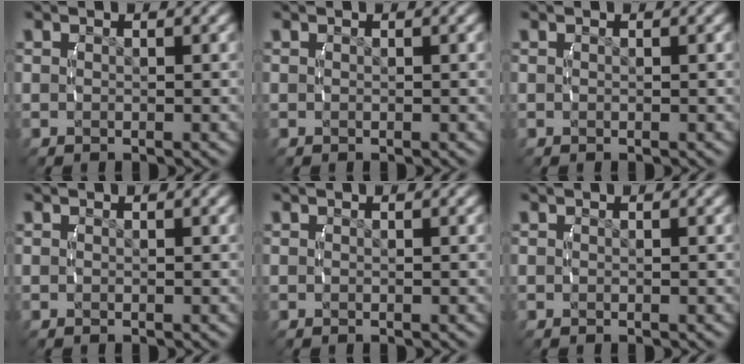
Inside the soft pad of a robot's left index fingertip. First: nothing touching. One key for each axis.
{"total": 0.0}
{"total": 0.0}
{"total": 0.0}
{"total": 0.0}
{"total": 0.0}